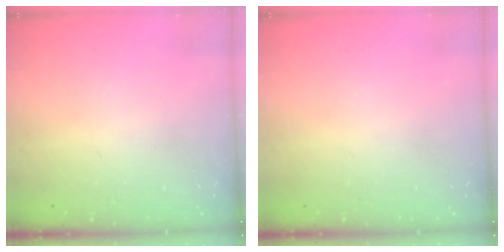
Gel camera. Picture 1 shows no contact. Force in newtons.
{"total": 0.0}